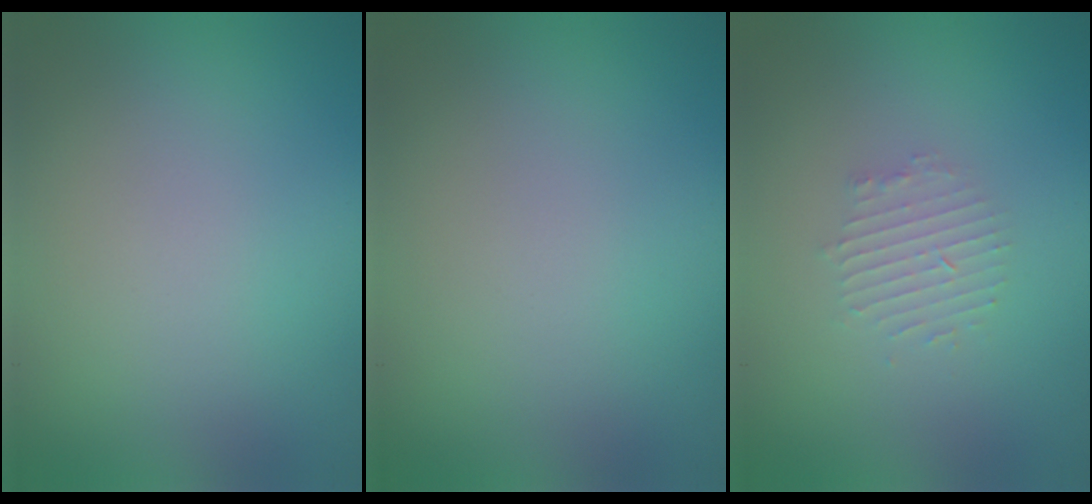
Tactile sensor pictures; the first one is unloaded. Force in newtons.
{"total": 0.0}
{"total": 1.8, "press": 1.7, "slide": 0.4}